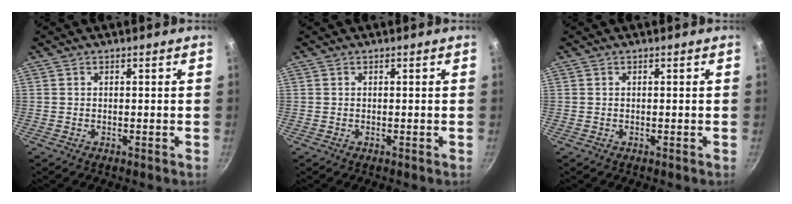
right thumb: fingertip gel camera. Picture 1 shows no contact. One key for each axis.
{"total": 0.0}
{"total": 0.0}